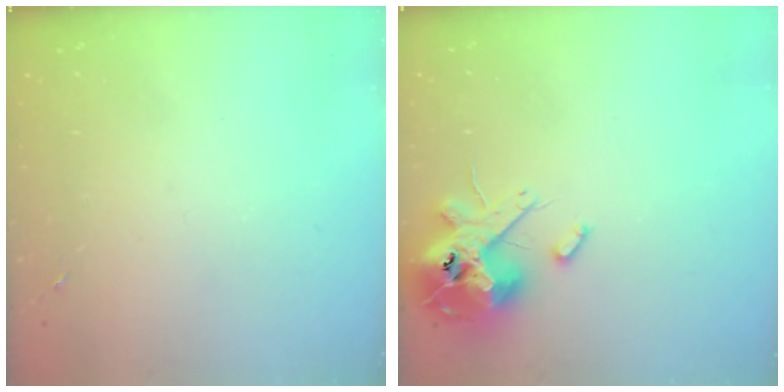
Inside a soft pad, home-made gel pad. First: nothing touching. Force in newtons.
{"total": 14.3, "press": 14.0, "slide": 2.5}